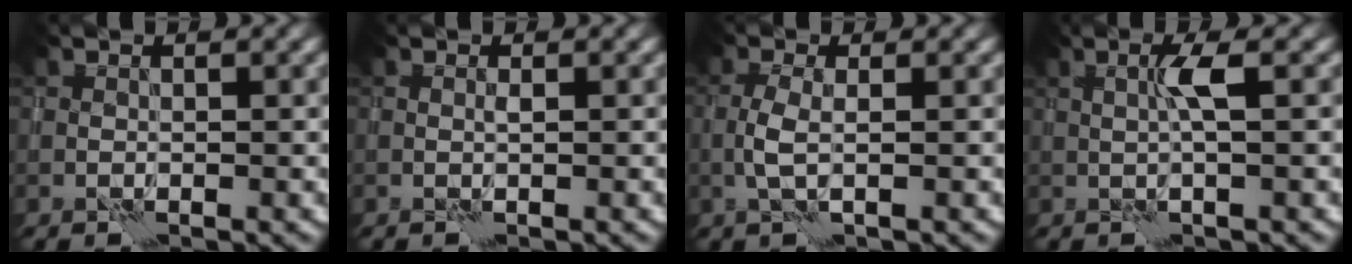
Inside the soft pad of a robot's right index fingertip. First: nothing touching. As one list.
[{"total": 0.0}, {"total": 1.9, "force": [-0.2, 0.7, 1.8], "torque": [-0.040, 0.002, -0.007]}, {"total": 2.0, "force": [0.5, 0.0, 1.9], "torque": [-0.036, 0.004, 0.009]}]